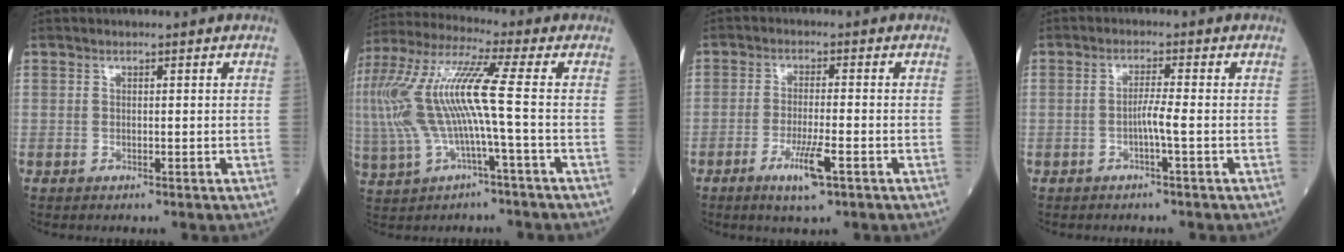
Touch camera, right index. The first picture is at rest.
{"total": 14.5, "force": [-0.7, 1.1, 14.4], "torque": [-0.320, 0.024, -0.015]}
{"total": 5.4, "force": [-2.6, 0.4, 4.7], "torque": [-0.092, -0.009, -0.045]}
{"total": 2.3, "force": [-0.7, -0.5, 2.2], "torque": [-0.040, 0.000, -0.013]}